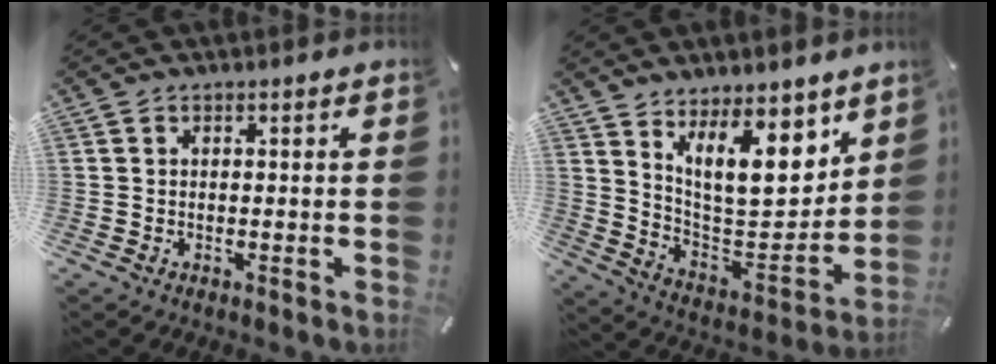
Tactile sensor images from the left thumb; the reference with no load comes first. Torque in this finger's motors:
{"motor_torque": [2.60, 2.42, 1.41, -1.36, 0.25]}